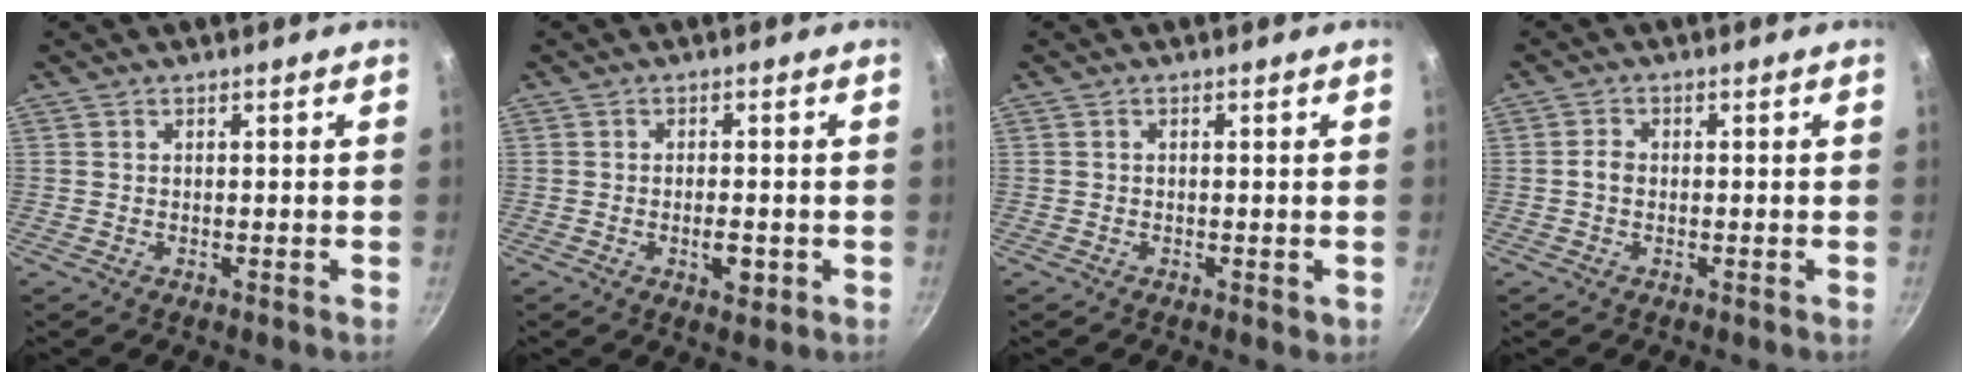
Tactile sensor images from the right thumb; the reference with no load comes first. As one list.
[{"total": 3.8, "force": [-1.1, 1.8, 3.2], "torque": [-0.048, 0.005, -0.018]}, {"total": 1.2, "force": [-0.2, 0.7, 0.9], "torque": [-0.011, 0.002, -0.003]}, {"total": 1.9, "force": [-0.3, 1.5, 1.2], "torque": [-0.019, 0.011, -0.007]}]